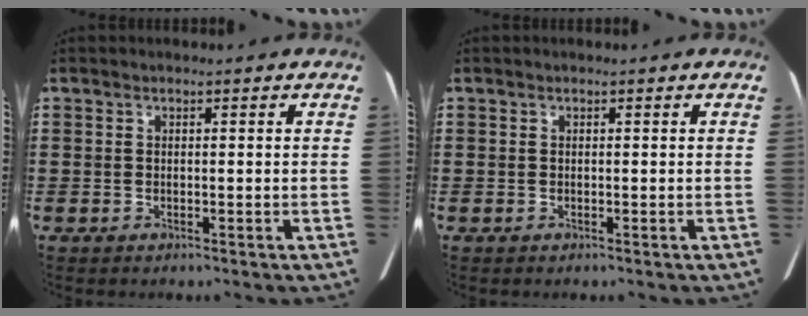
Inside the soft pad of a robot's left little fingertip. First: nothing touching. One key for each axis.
{"total": 0.0}